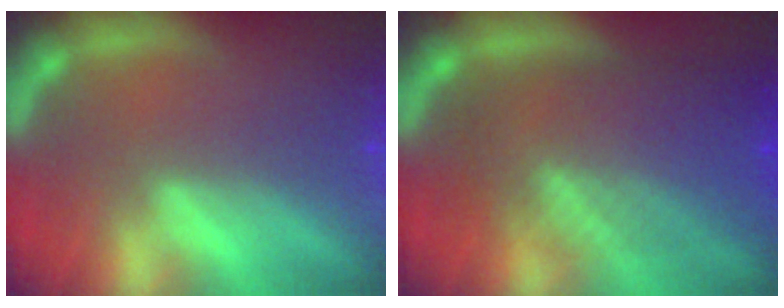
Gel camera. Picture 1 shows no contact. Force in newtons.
{"total": 9.6}